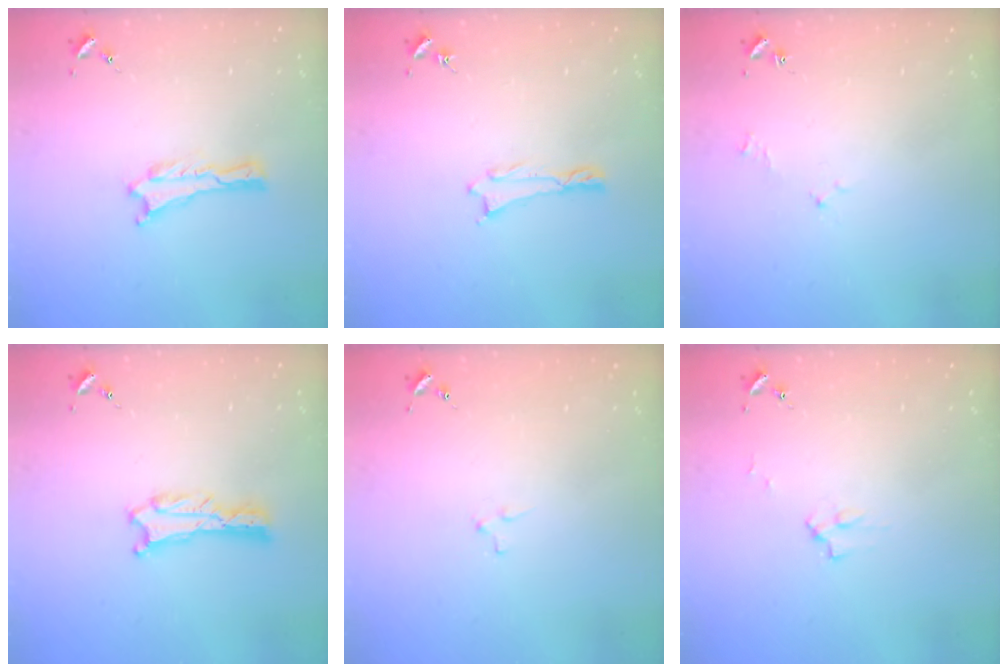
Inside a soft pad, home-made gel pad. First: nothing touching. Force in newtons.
{"total": 0.5, "press": 0.5, "slide": 0.2}
{"total": 1.6, "press": 1.5, "slide": 0.3}
{"total": 0.7, "press": 0.7, "slide": 0.1}
{"total": 2.0, "press": 2.0, "slide": 0.2}
{"total": 2.2, "press": 2.2, "slide": 0.3}